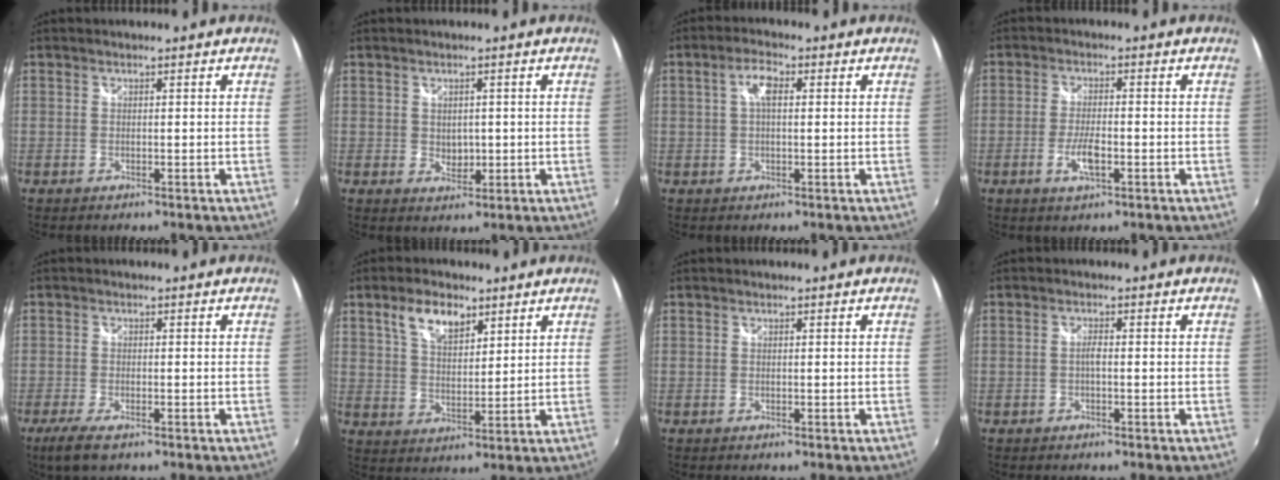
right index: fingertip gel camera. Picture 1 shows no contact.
{"total": 2.5, "force": [0.2, 2.1, 1.4], "torque": [-0.020, -0.002, 0.004]}
{"total": 3.9, "force": [0.8, 1.5, 3.5], "torque": [-0.067, 0.011, 0.013]}
{"total": 4.8, "force": [-1.8, 1.5, 4.1], "torque": [-0.090, -0.006, -0.034]}
{"total": 4.5, "force": [-2.8, 1.3, 3.3], "torque": [-0.077, -0.016, -0.051]}
{"total": 8.0, "force": [4.4, 4.3, 5.1], "torque": [-0.090, 0.014, 0.079]}
{"total": 0.0}
{"total": 1.2, "force": [-0.3, 0.2, 1.2], "torque": [-0.022, 0.003, -0.007]}